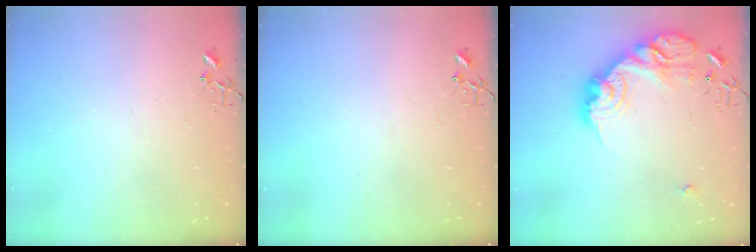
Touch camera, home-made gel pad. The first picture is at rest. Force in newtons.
{"total": 0.0}
{"total": 19.5, "press": 19.5, "slide": 1.3}